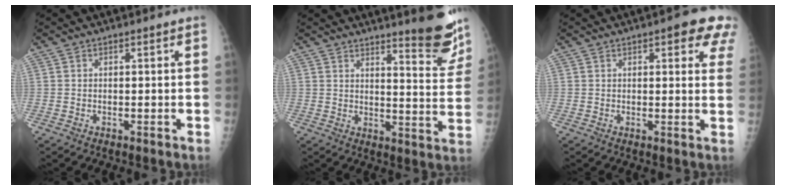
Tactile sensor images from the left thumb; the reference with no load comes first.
{"total": 11.5, "force": [9.5, 1.7, 6.2], "torque": [-0.050, -0.082, 0.116]}
{"total": 8.7, "force": [4.9, 2.9, 6.5], "torque": [-0.042, -0.011, 0.046]}